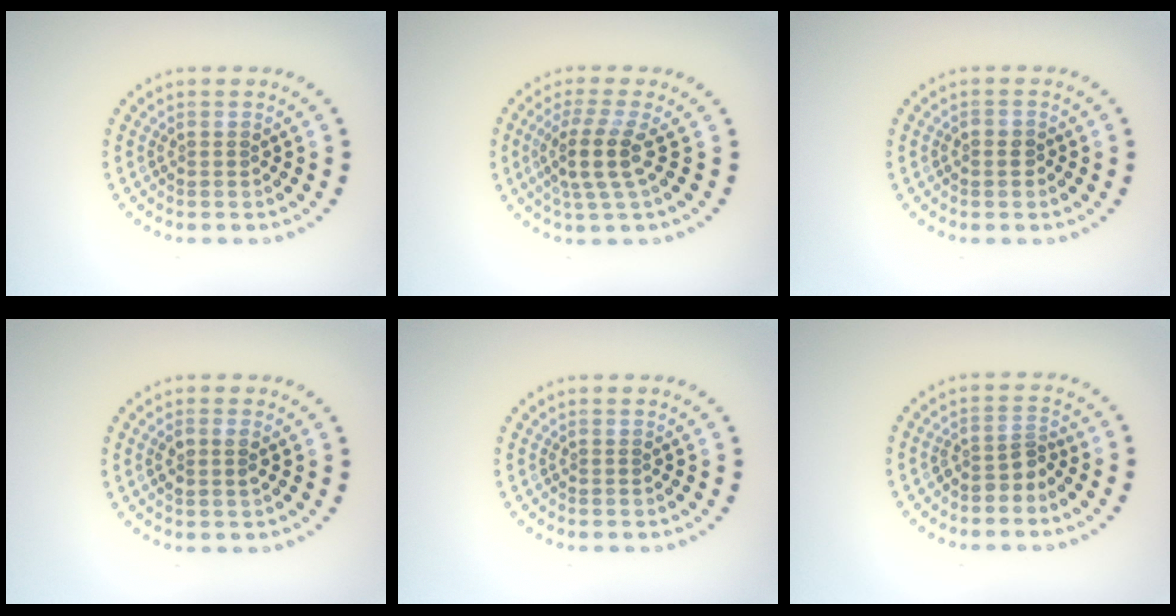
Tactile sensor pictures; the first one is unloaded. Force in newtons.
{"total": 3.5, "press": 2.7, "slide": 2.2}
{"total": 0.6, "press": 0.6, "slide": 0.2}
{"total": 1.4, "press": 1.3, "slide": 0.5}
{"total": 0.0}
{"total": 2.0, "press": 1.4, "slide": 1.4}